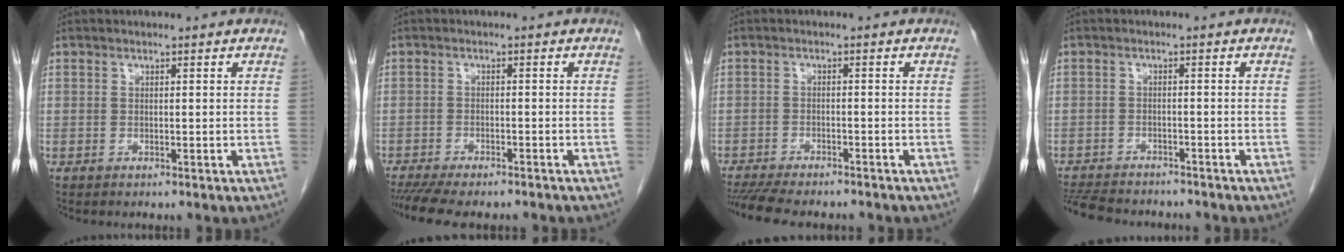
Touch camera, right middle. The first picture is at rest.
{"total": 10.6, "force": [-9.1, 2.5, 4.8], "torque": [-0.070, -0.009, -0.129]}
{"total": 11.6, "force": [-10.2, 2.4, 4.9], "torque": [-0.077, -0.009, -0.143]}
{"total": 11.5, "force": [-10.2, 3.1, 4.2], "torque": [-0.088, -0.008, -0.145]}